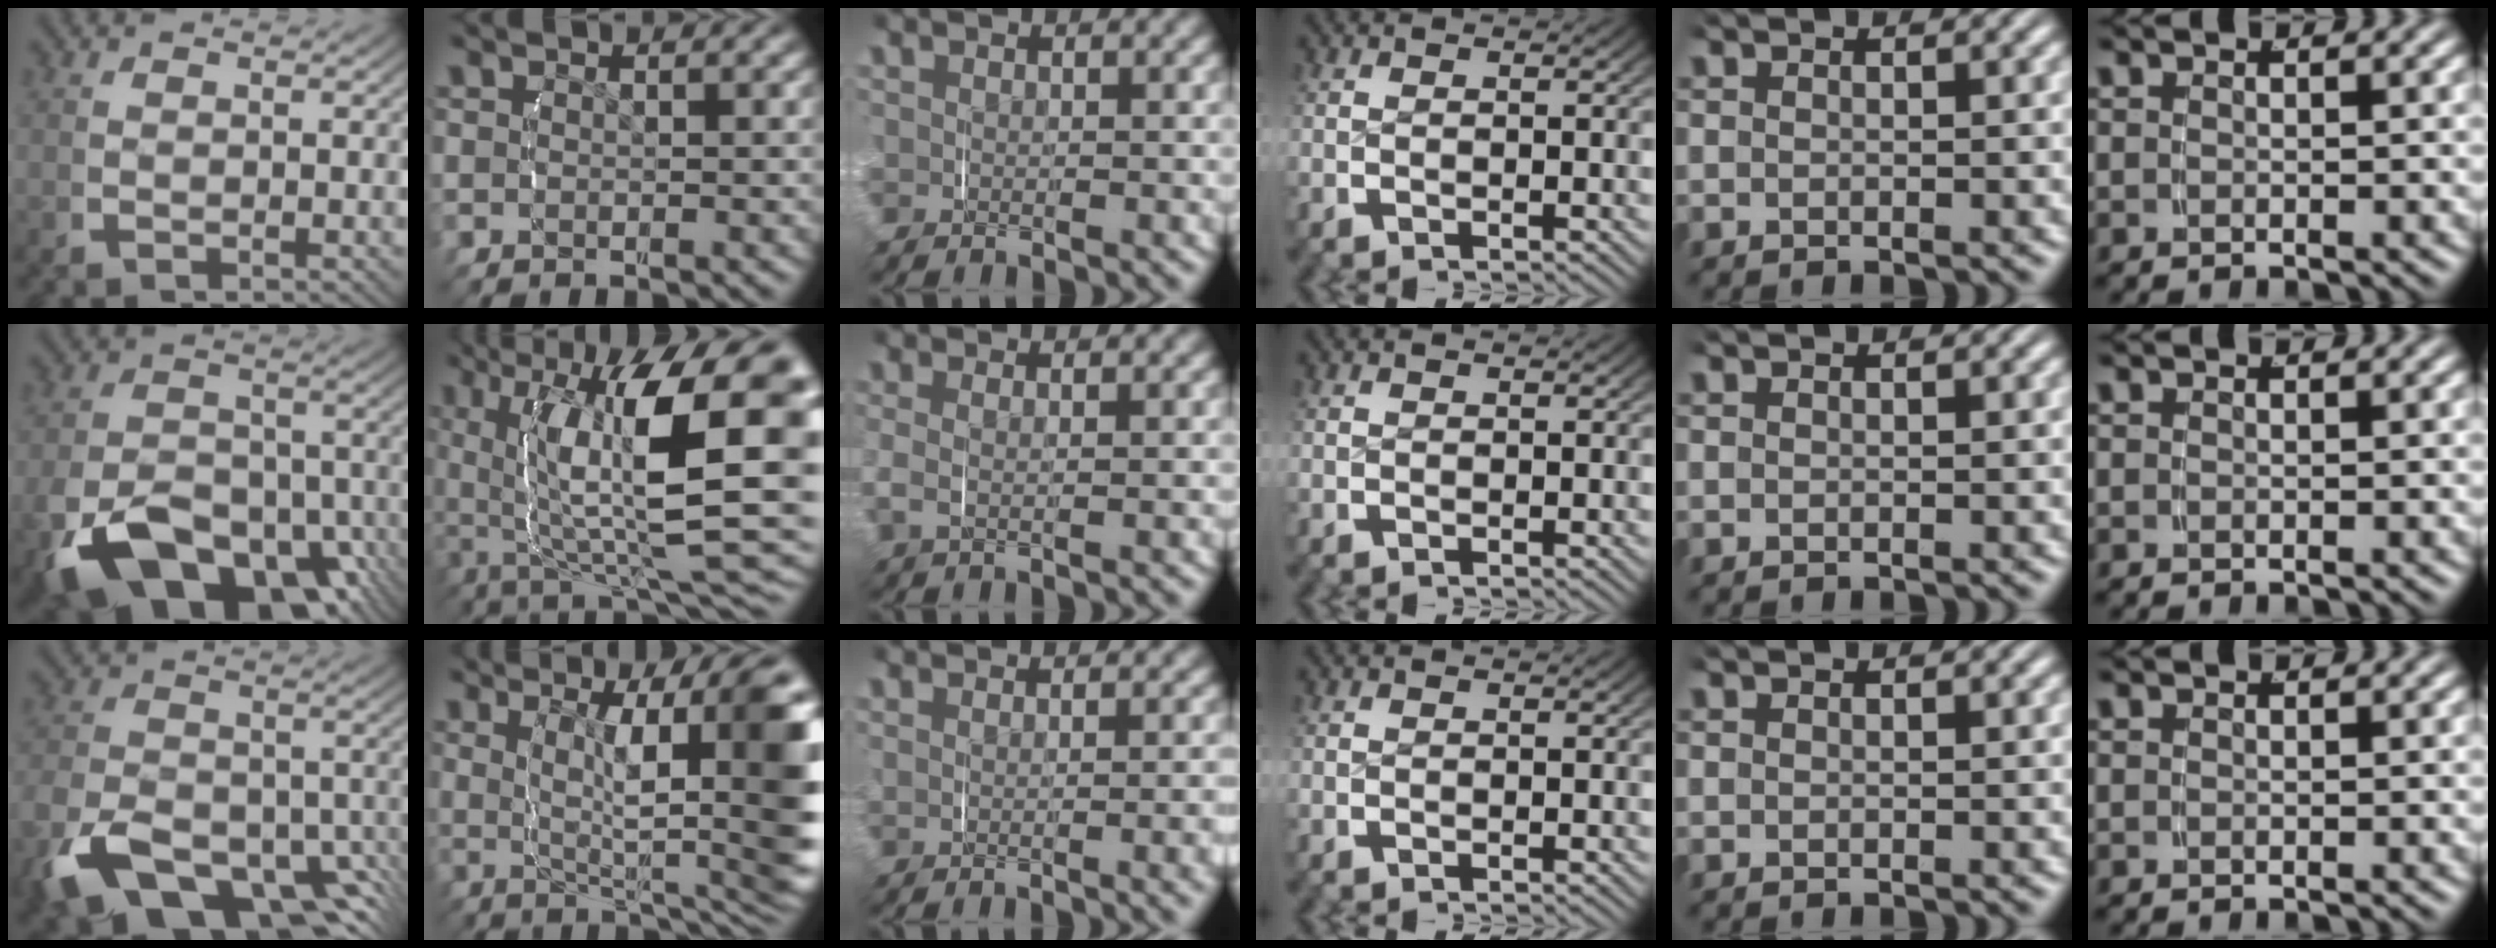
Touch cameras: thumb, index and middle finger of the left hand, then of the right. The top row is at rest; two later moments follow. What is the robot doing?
{"motion": "lift_and_place", "object": "ethernet cable"}